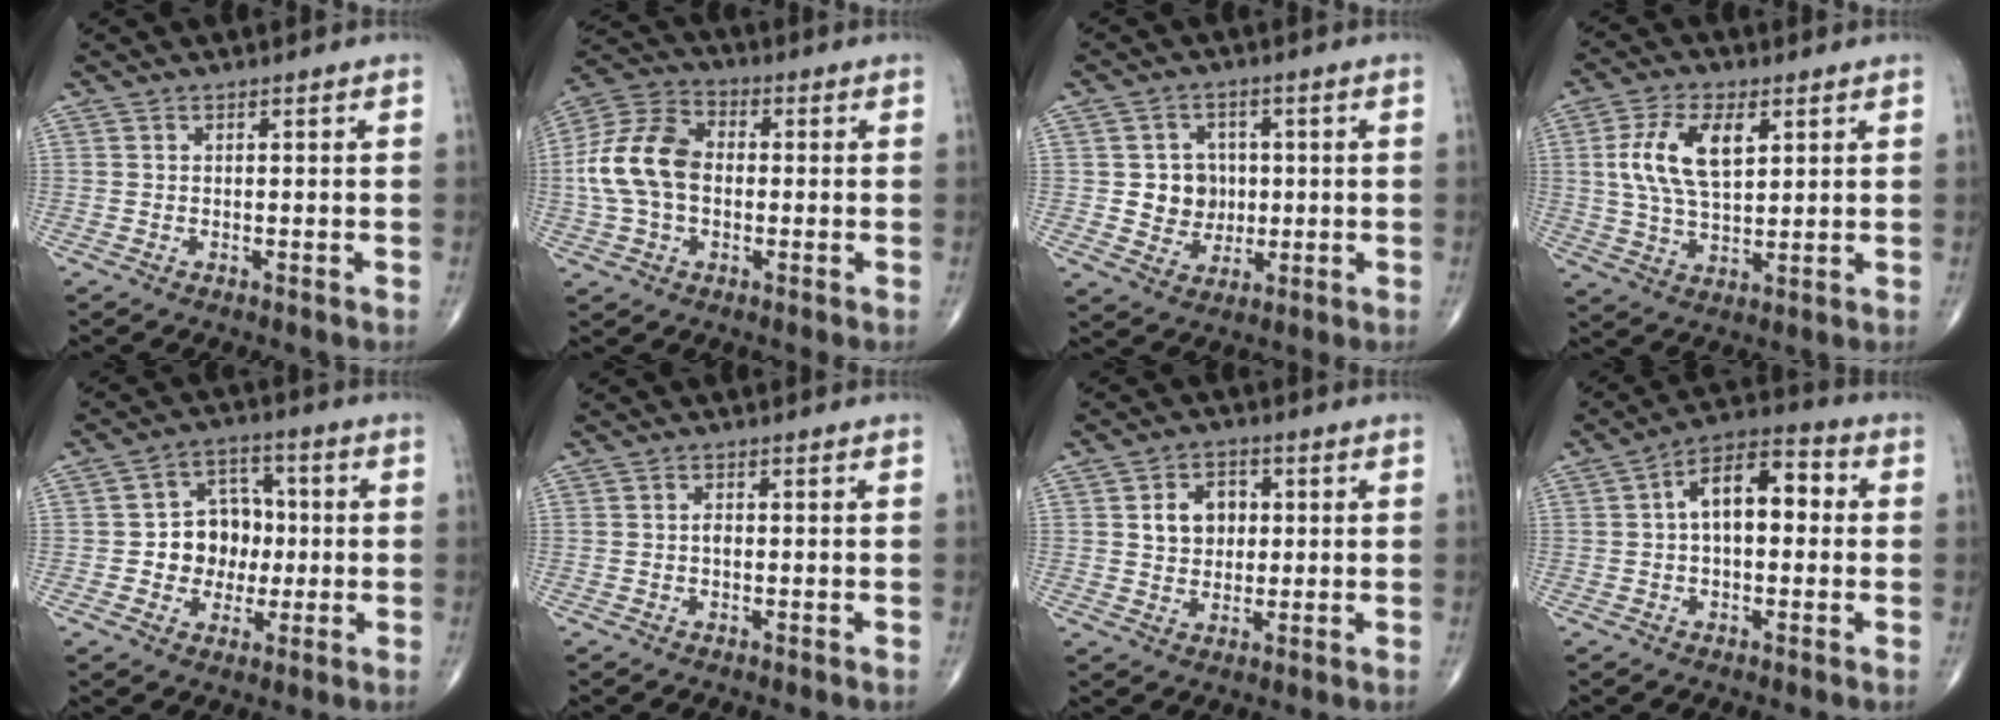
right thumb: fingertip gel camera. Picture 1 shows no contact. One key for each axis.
{"total": 13.7, "fx": -0.4, "fy": 9.3, "fz": 10.1, "tx": -0.200, "ty": 0.034, "tz": -0.013}
{"total": 7.3, "fx": 0.3, "fy": 6.7, "fz": 2.9, "tx": -0.009, "ty": 0.005, "tz": 0.007}
{"total": 11.9, "fx": 3.2, "fy": 6.1, "fz": 9.7, "tx": -0.184, "ty": -0.004, "tz": 0.063}
{"total": 9.9, "fx": -0.6, "fy": 8.3, "fz": 5.4, "tx": -0.032, "ty": 0.025, "tz": -0.014}
{"total": 1.1, "fx": -0.2, "fy": 0.7, "fz": 0.9, "tx": -0.010, "ty": 0.002, "tz": -0.006}
{"total": 6.9, "fx": 1.2, "fy": 5.4, "fz": 4.0, "tx": -0.037, "ty": 0.003, "tz": 0.019}
{"total": 11.4, "fx": 1.1, "fy": 6.2, "fz": 9.5, "tx": -0.135, "ty": 0.037, "tz": 0.004}